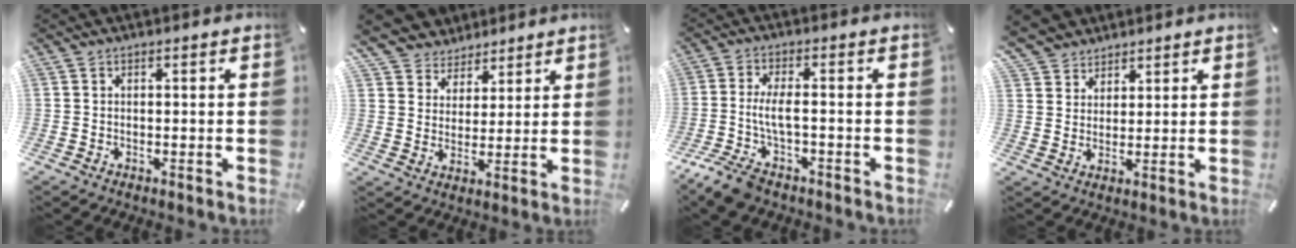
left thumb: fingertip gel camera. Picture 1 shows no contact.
{"total": 7.3, "force": [5.5, 4.8, -0.2], "torque": [-0.016, -0.049, 0.105]}
{"total": 7.4, "force": [-2.9, 2.6, 6.3], "torque": [-0.129, 0.007, -0.053]}
{"total": 6.3, "force": [4.7, 4.2, -0.2], "torque": [-0.015, -0.025, 0.092]}